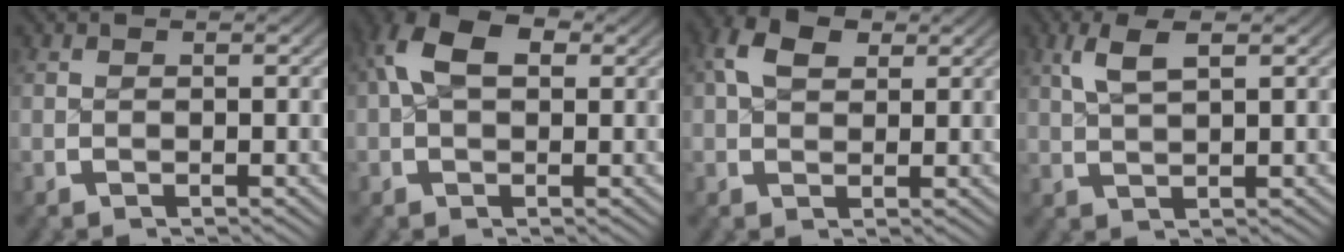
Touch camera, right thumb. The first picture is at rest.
{"total": 5.4, "force": [1.8, 3.2, 4.0], "torque": [-0.081, 0.004, 0.030]}
{"total": 4.2, "force": [2.1, 2.4, 2.7], "torque": [-0.047, 0.002, 0.039]}
{"total": 3.3, "force": [2.0, 0.7, 2.6], "torque": [-0.051, 0.009, 0.045]}